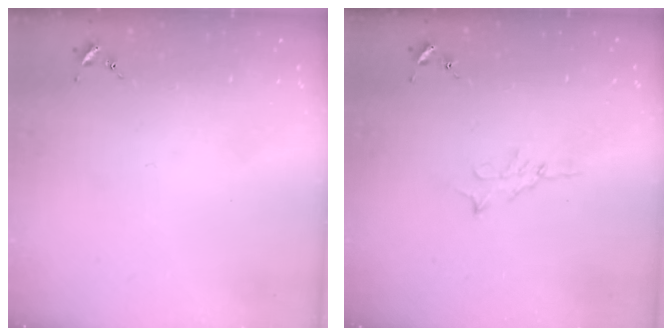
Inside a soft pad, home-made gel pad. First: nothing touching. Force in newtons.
{"total": 4.7, "press": 4.7, "slide": 0.5}